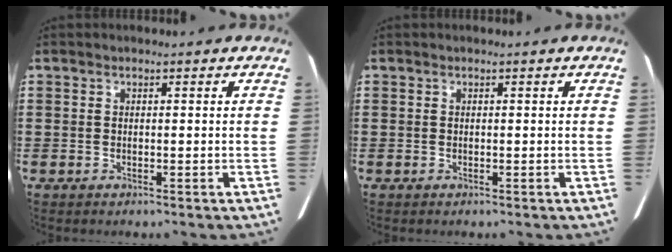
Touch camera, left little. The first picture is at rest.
{"total": 0.0}